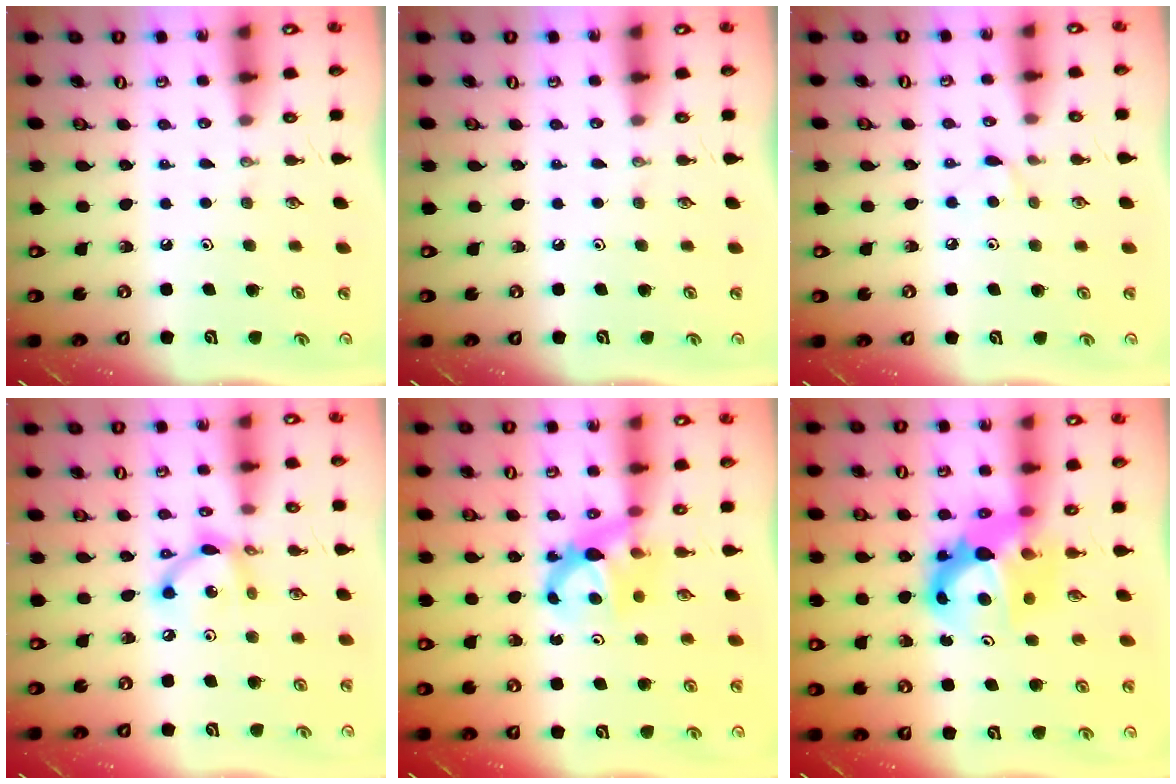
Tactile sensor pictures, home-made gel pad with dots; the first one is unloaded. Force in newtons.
{"total": 0.0}
{"total": 4.0, "press": 4.0, "slide": 0.5}
{"total": 9.3, "press": 9.3, "slide": 0.7}
{"total": 6.7, "press": 6.7, "slide": 0.4}
{"total": 10.5, "press": 10.4, "slide": 0.9}